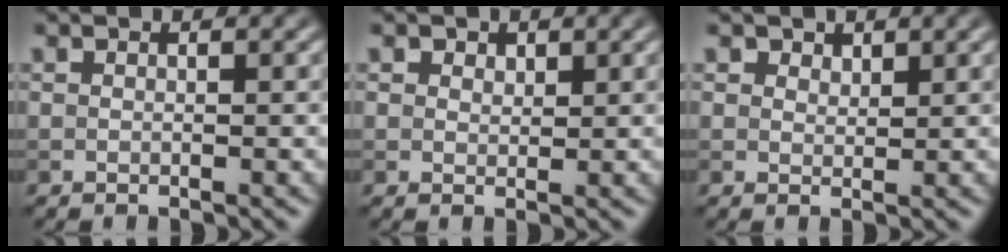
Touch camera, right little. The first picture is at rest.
{"total": 1.3, "force": [0.9, 0.8, 0.4], "torque": [-0.004, -0.003, 0.010]}
{"total": 1.3, "force": [1.1, 0.7, 0.3], "torque": [-0.004, -0.005, 0.016]}